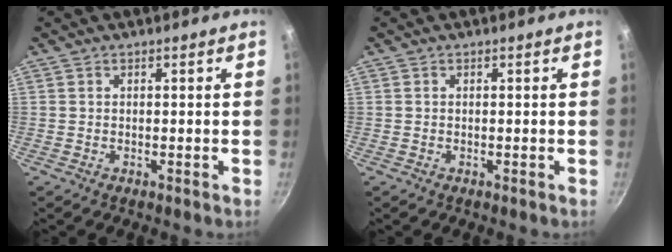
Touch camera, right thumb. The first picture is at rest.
{"total": 0.0}